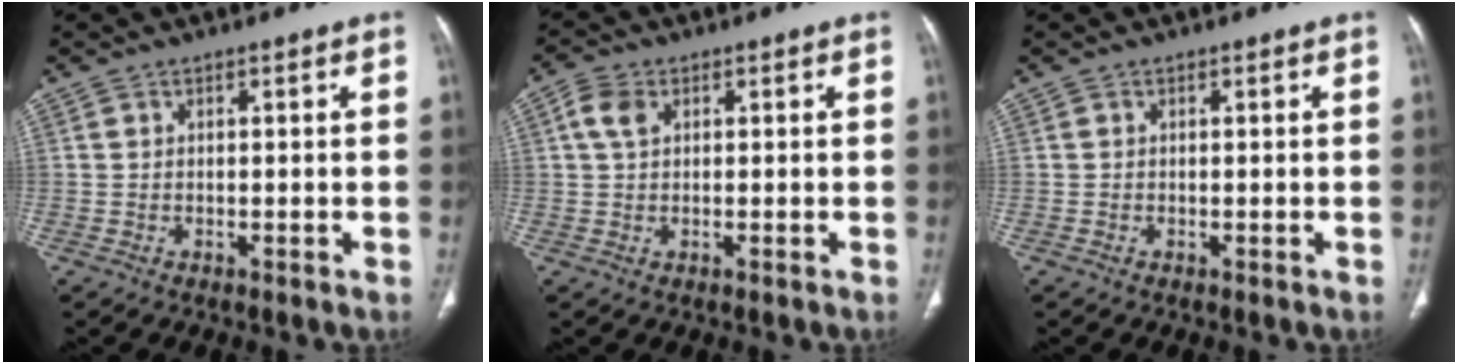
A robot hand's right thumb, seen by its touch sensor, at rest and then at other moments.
{"total": 3.8, "force": [1.0, 2.5, 2.7], "torque": [-0.061, 0.005, 0.019]}
{"total": 0.0}